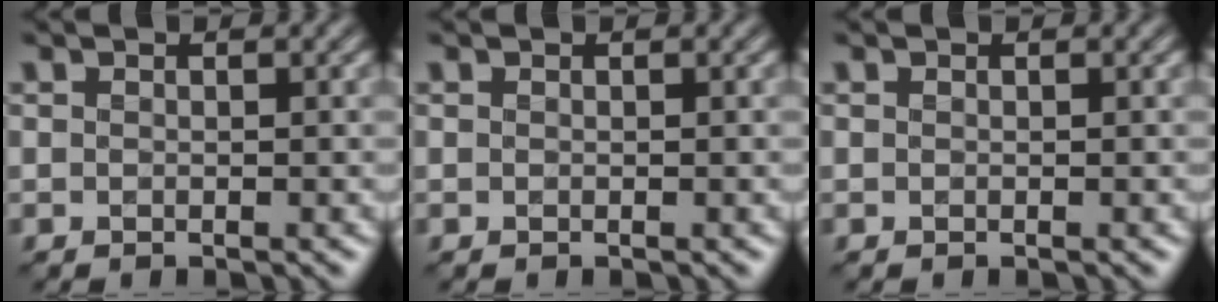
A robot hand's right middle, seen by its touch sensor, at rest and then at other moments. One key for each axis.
{"total": 0.0}
{"total": 0.0}